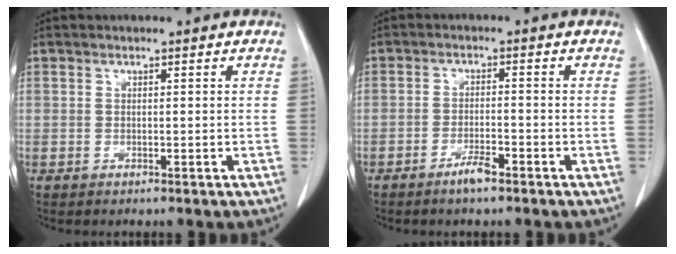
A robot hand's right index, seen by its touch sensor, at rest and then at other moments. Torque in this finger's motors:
{"motor_torque": [0.19, -0.05, 0.08, 0.03]}